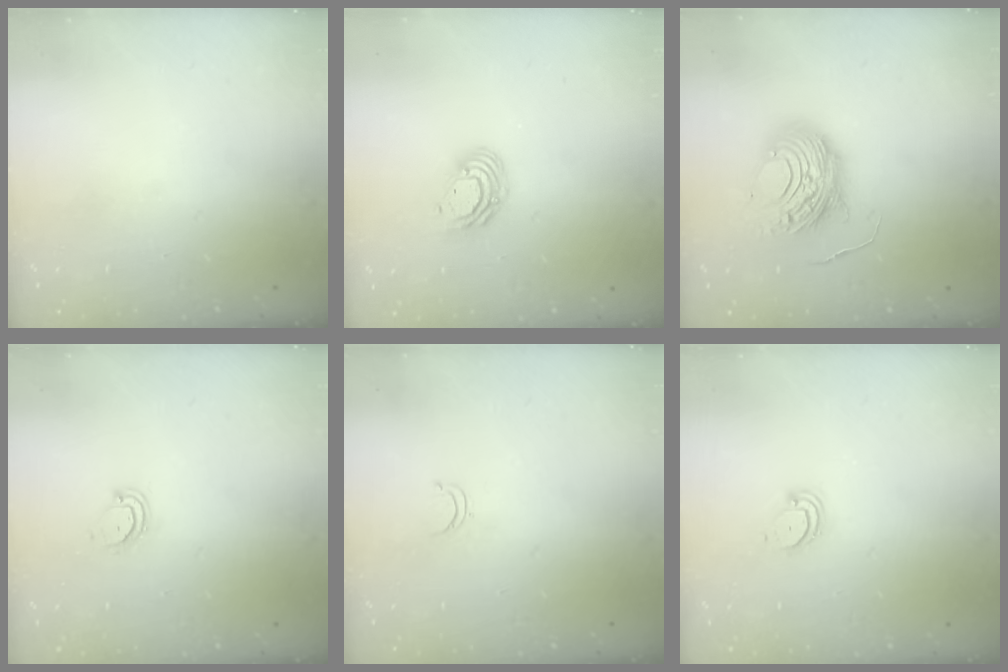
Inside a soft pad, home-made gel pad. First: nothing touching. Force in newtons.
{"total": 8.1, "press": 8.0, "slide": 1.4}
{"total": 12.3, "press": 12.2, "slide": 0.9}
{"total": 3.4, "press": 3.3, "slide": 0.5}
{"total": 3.5, "press": 3.4, "slide": 0.4}
{"total": 3.0, "press": 3.0, "slide": 0.2}